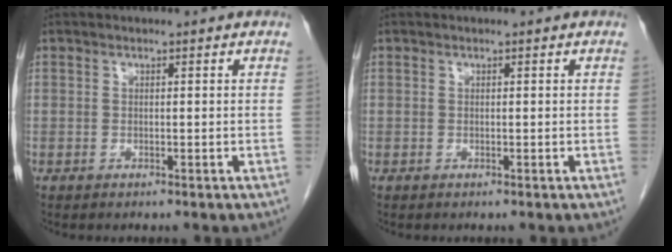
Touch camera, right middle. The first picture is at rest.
{"total": 0.0}